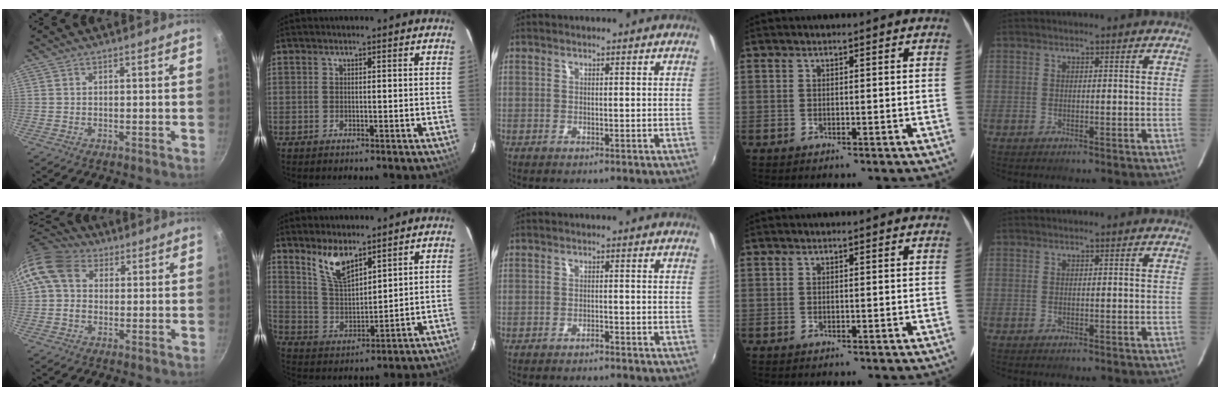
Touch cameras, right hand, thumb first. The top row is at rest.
{"thumb": {"total": 11.0, "force": [2.7, 8.7, 6.2], "torque": [-0.115, 0.014, 0.035]}, "index": {"total": 8.4, "force": [6.0, 2.9, 5.1], "torque": [-0.095, -0.002, 0.128]}, "middle": {"total": 2.1, "force": [-1.9, 0.4, 0.6], "torque": [-0.021, -0.002, -0.031]}}